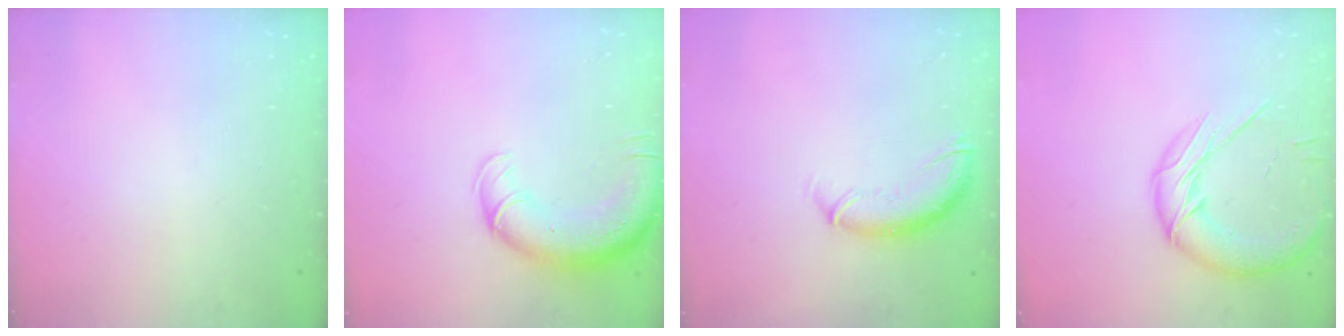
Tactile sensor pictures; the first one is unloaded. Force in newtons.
{"total": 14.4, "press": 14.0, "slide": 3.4}
{"total": 10.6, "press": 10.6, "slide": 1.0}
{"total": 18.4, "press": 18.2, "slide": 2.8}